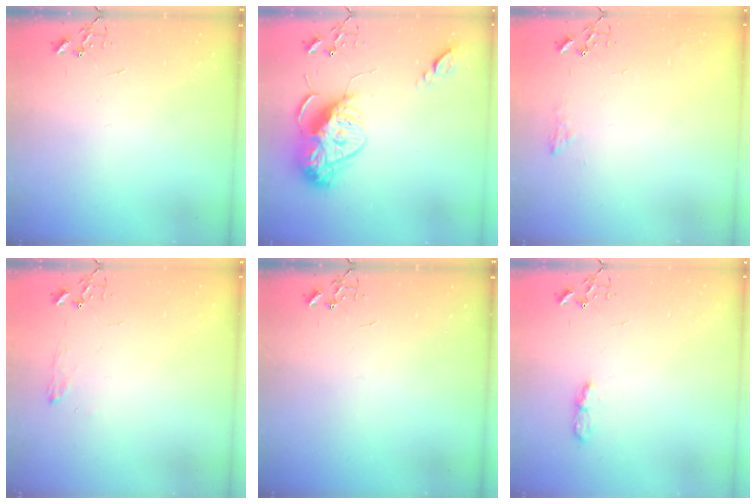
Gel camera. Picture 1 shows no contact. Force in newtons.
{"total": 15.3, "press": 15.3, "slide": 1.3}
{"total": 6.4, "press": 6.4, "slide": 0.6}
{"total": 6.3, "press": 6.2, "slide": 0.8}
{"total": 0.0}
{"total": 6.1, "press": 6.1, "slide": 0.5}